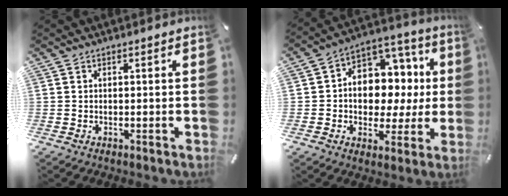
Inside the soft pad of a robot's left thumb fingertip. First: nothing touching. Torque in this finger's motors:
{"motor_torque": [0.96, 0.81, 0.66, -0.44, 0.36]}